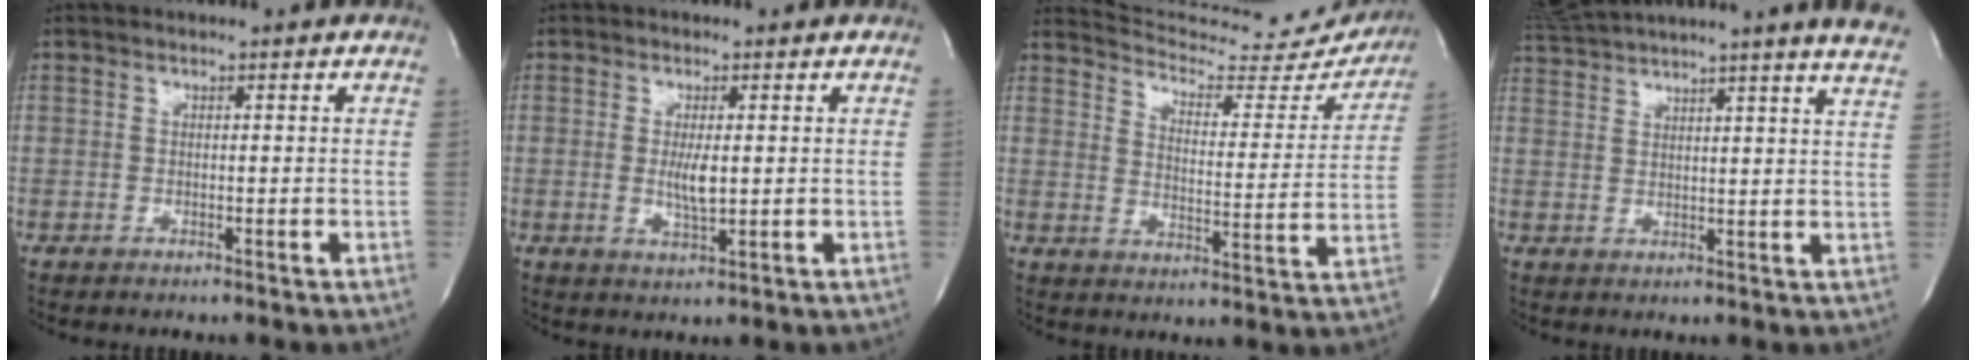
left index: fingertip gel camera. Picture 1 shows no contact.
{"total": 3.1, "force": [0.0, 0.7, 3.1], "torque": [-0.060, -0.010, 0.002]}
{"total": 18.9, "force": [18.5, 2.6, 2.8], "torque": [-0.034, -0.069, 0.227]}
{"total": 18.4, "force": [16.5, -1.8, 7.9], "torque": [-0.138, -0.038, 0.219]}